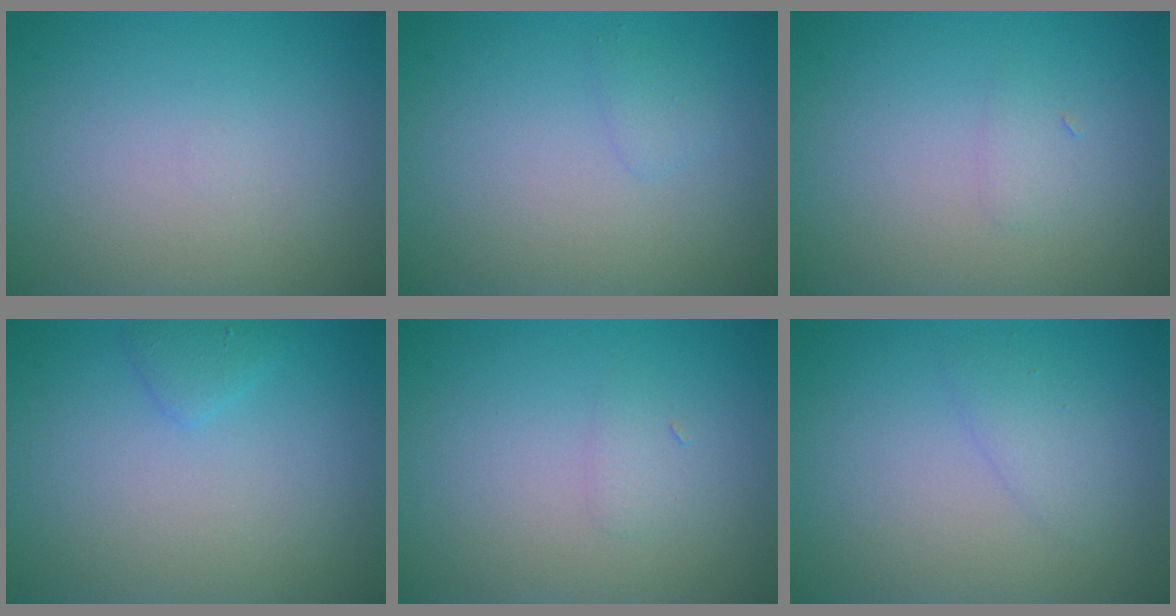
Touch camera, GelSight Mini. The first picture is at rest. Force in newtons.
{"total": 0.8, "press": 0.8, "slide": 0.0}
{"total": 0.8, "press": 0.8, "slide": 0.1}
{"total": 1.2, "press": 1.2, "slide": 0.1}
{"total": 0.8, "press": 0.8, "slide": 0.1}
{"total": 1.4, "press": 1.4, "slide": 0.2}